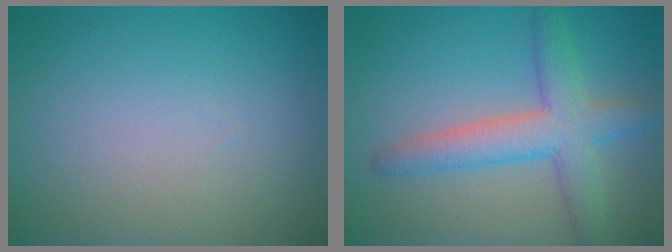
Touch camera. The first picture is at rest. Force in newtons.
{"total": 5.3, "press": 5.3, "slide": 0.2}